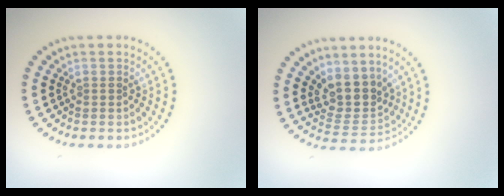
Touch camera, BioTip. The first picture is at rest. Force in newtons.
{"total": 3.8, "press": 3.0, "slide": 2.3}